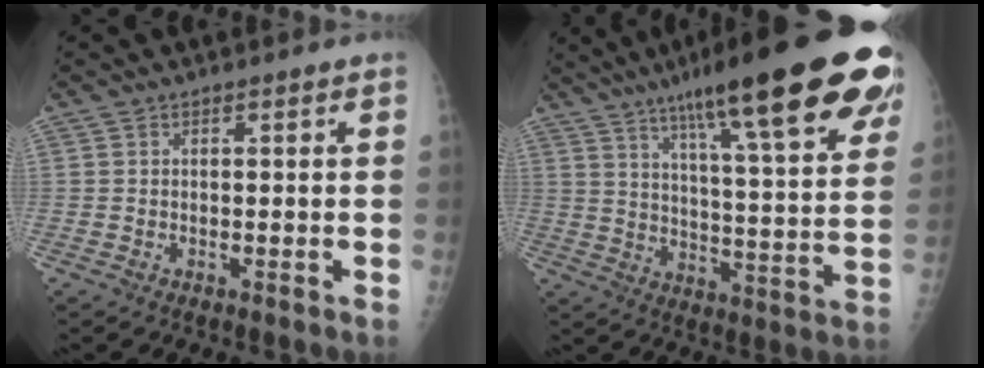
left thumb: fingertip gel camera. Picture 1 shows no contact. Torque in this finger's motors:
{"motor_torque": [3.10, 1.91, 1.82, -0.95, 0.53]}